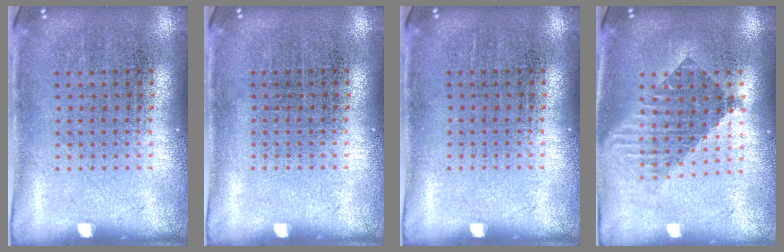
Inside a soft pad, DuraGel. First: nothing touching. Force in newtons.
{"total": 0.0}
{"total": 0.0}
{"total": 1.6, "press": 1.4, "slide": 0.9}